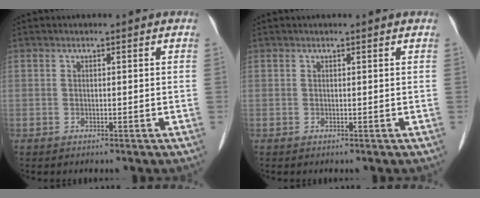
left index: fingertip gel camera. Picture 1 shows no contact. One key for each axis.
{"total": 0.9, "fx": 0.8, "fy": 0.0, "fz": 0.3, "tx": -0.009, "ty": 0.010, "tz": 0.009}